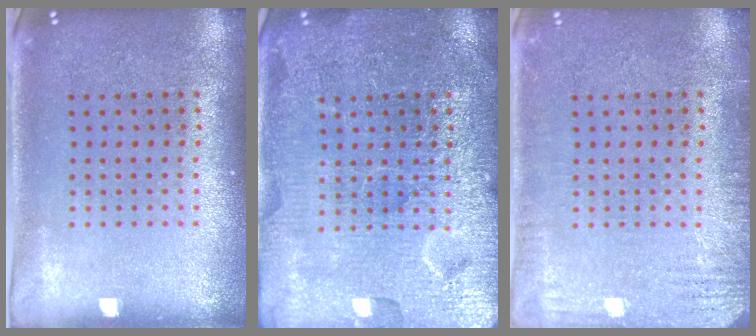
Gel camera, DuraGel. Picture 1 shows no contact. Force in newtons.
{"total": 4.4, "press": 4.4, "slide": 0.6}
{"total": 2.5, "press": 2.5, "slide": 0.4}